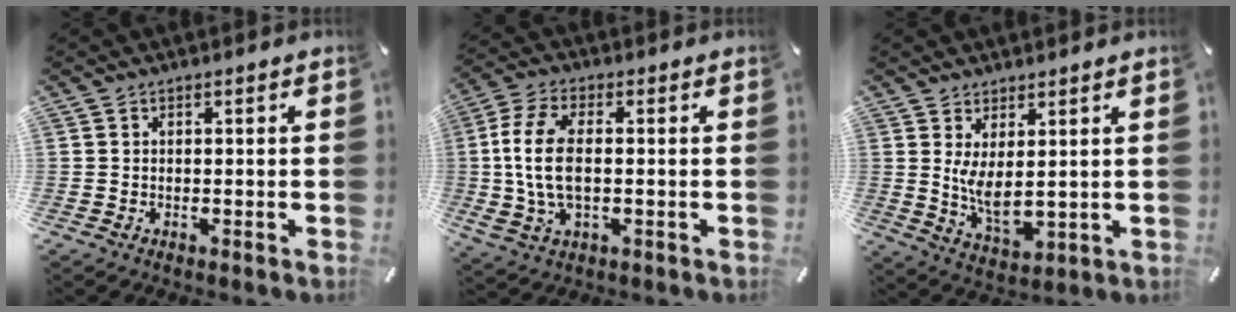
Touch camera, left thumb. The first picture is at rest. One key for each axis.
{"total": 11.2, "fx": 0.4, "fy": 5.6, "fz": 9.8, "tx": -0.219, "ty": -0.007, "tz": 0.005}
{"total": 6.7, "fx": 2.6, "fy": 2.9, "fz": 5.4, "tx": -0.118, "ty": -0.023, "tz": 0.046}